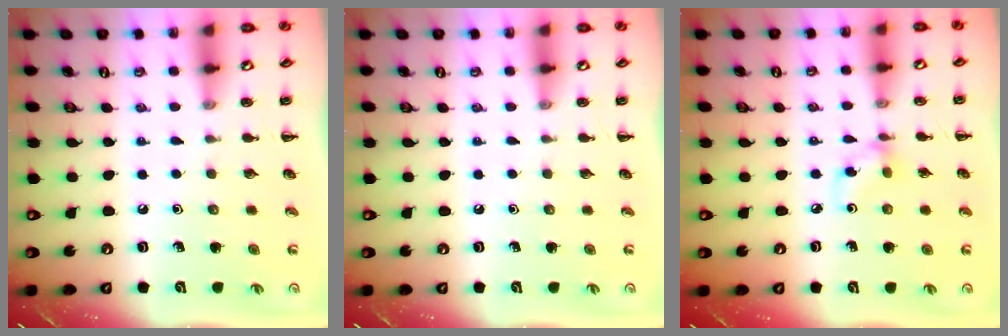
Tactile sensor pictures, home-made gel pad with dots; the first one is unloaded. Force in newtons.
{"total": 0.0}
{"total": 4.2, "press": 4.2, "slide": 0.5}